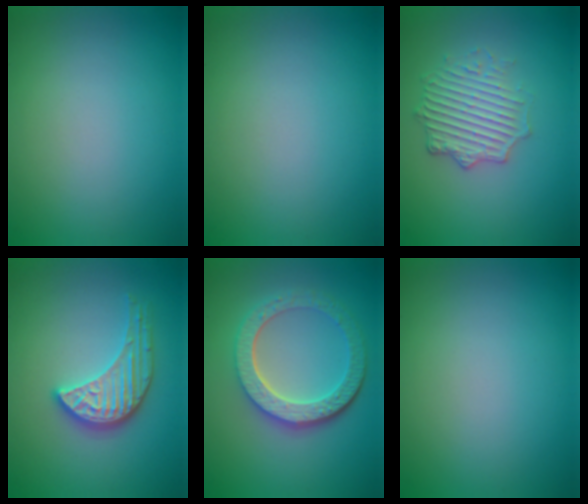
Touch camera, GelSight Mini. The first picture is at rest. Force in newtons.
{"total": 0.0}
{"total": 3.9, "press": 3.3, "slide": 2.1}
{"total": 3.9, "press": 3.5, "slide": 1.6}
{"total": 5.9, "press": 4.6, "slide": 3.7}
{"total": 0.0}